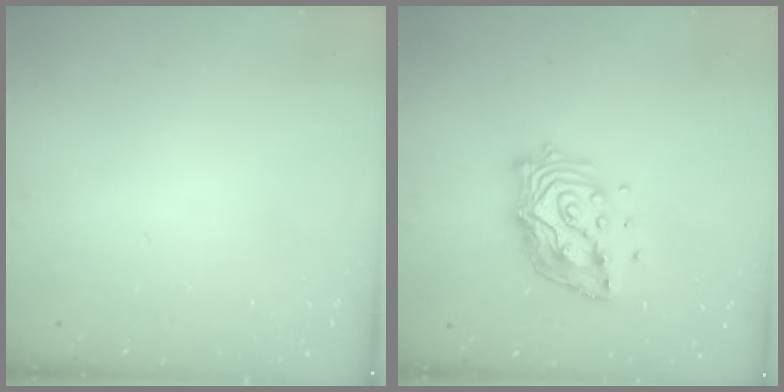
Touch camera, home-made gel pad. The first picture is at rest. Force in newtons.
{"total": 14.3, "press": 14.1, "slide": 2.7}